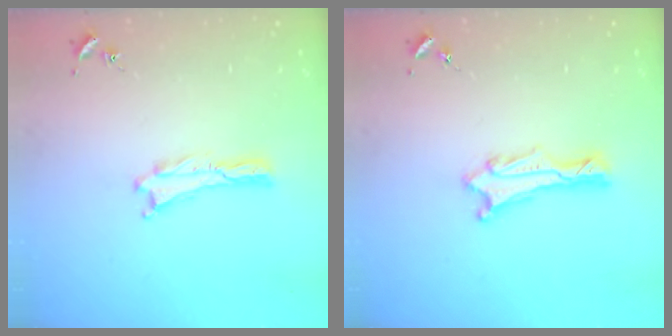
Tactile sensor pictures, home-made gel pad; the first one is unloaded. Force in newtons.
{"total": 1.3, "press": 1.3, "slide": 0.1}